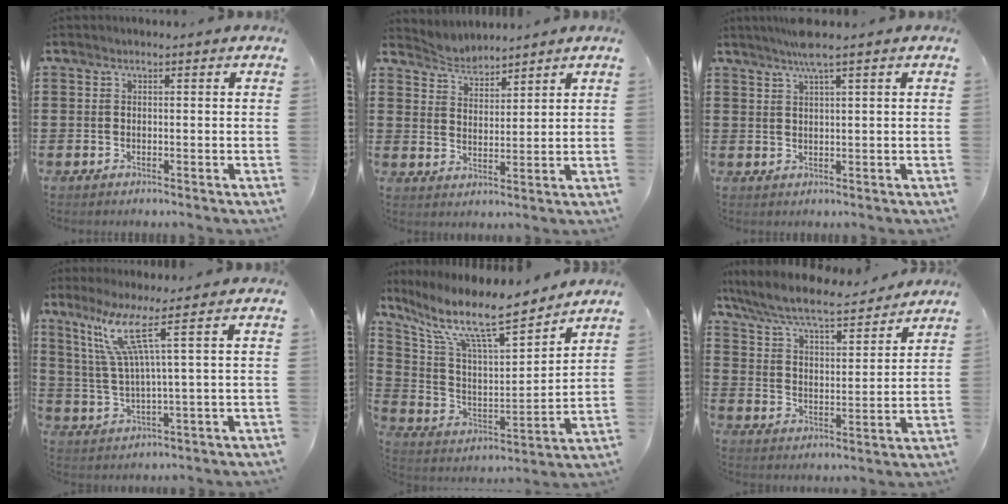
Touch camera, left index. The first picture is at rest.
{"total": 3.4, "force": [3.3, 0.5, -0.6], "torque": [-0.004, -0.013, 0.059]}
{"total": 3.4, "force": [2.4, -0.2, 2.5], "torque": [-0.054, 0.002, 0.042]}
{"total": 9.1, "force": [4.2, -0.3, 8.0], "torque": [-0.182, -0.013, 0.066]}
{"total": 12.5, "force": [9.6, 2.2, 7.6], "torque": [-0.177, -0.058, 0.160]}
{"total": 7.2, "force": [6.6, 0.5, 2.9], "torque": [-0.083, -0.041, 0.111]}